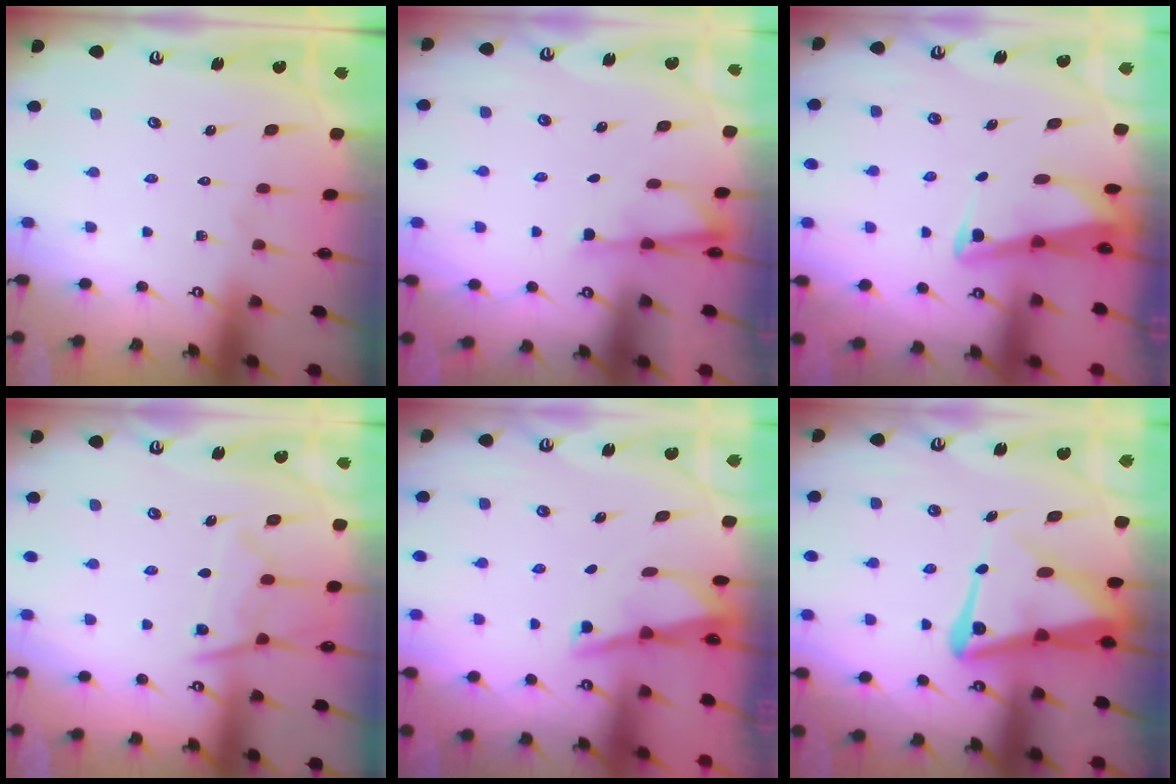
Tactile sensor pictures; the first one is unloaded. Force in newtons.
{"total": 2.2, "press": 2.2, "slide": 0.5}
{"total": 2.9, "press": 2.9, "slide": 0.3}
{"total": 11.0, "press": 11.0, "slide": 1.2}
{"total": 2.9, "press": 2.8, "slide": 0.3}
{"total": 11.9, "press": 11.8, "slide": 1.3}